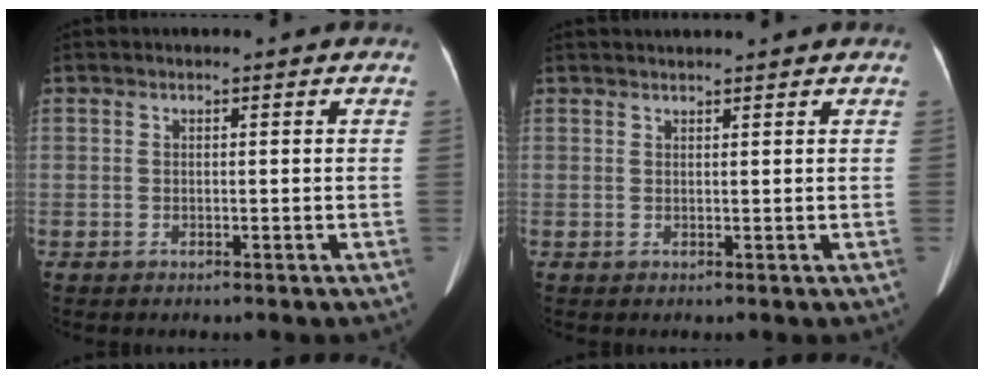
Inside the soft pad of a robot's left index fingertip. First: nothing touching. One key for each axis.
{"total": 3.5, "fx": 3.3, "fy": -0.2, "fz": 1.0, "tx": -0.010, "ty": 0.027, "tz": 0.046}